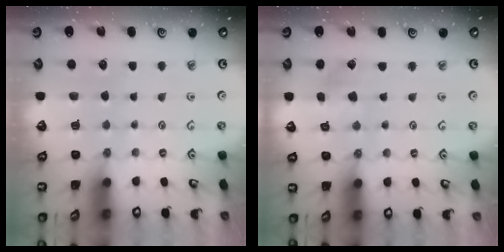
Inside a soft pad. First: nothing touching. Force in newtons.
{"total": 1.5, "press": 1.5, "slide": 0.2}